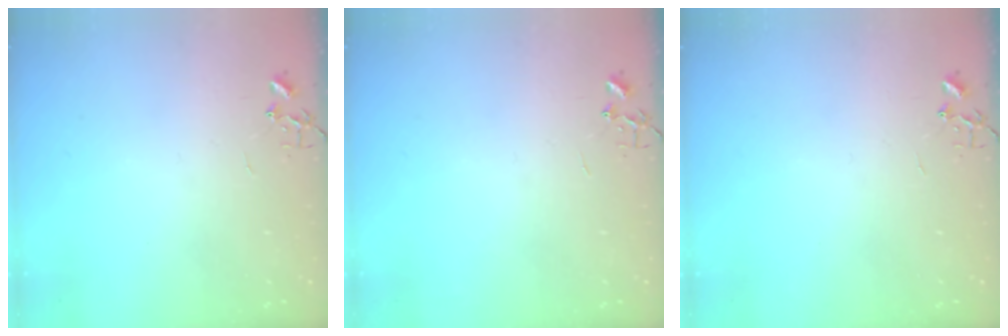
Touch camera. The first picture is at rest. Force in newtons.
{"total": 0.0}
{"total": 0.0}